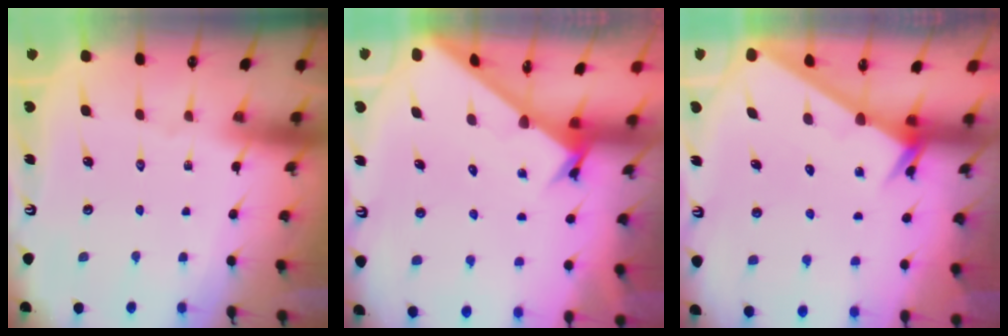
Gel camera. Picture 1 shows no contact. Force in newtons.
{"total": 2.6, "press": 2.6, "slide": 0.2}
{"total": 2.6, "press": 2.6, "slide": 0.0}